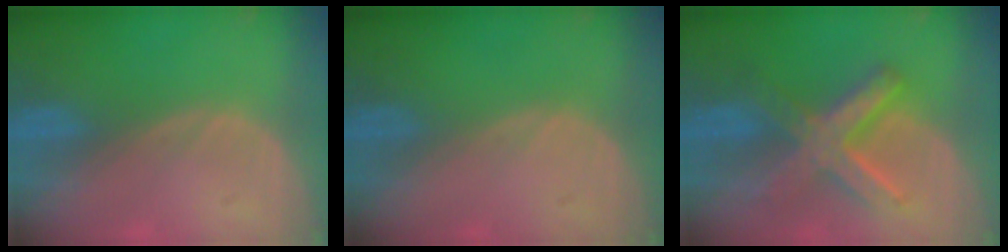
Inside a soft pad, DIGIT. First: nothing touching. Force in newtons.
{"total": 0.0}
{"total": 8.7, "press": 8.7, "slide": 0.8}